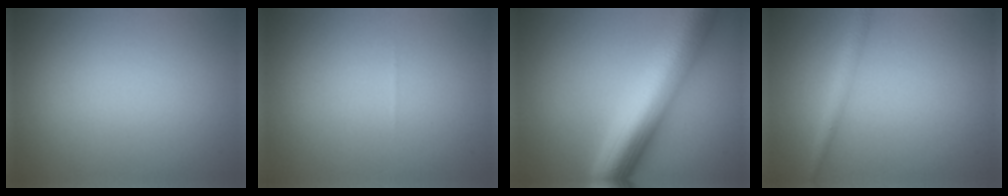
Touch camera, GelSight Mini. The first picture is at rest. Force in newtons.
{"total": 0.0}
{"total": 11.2, "press": 11.2, "slide": 0.3}
{"total": 1.9, "press": 1.9, "slide": 0.0}